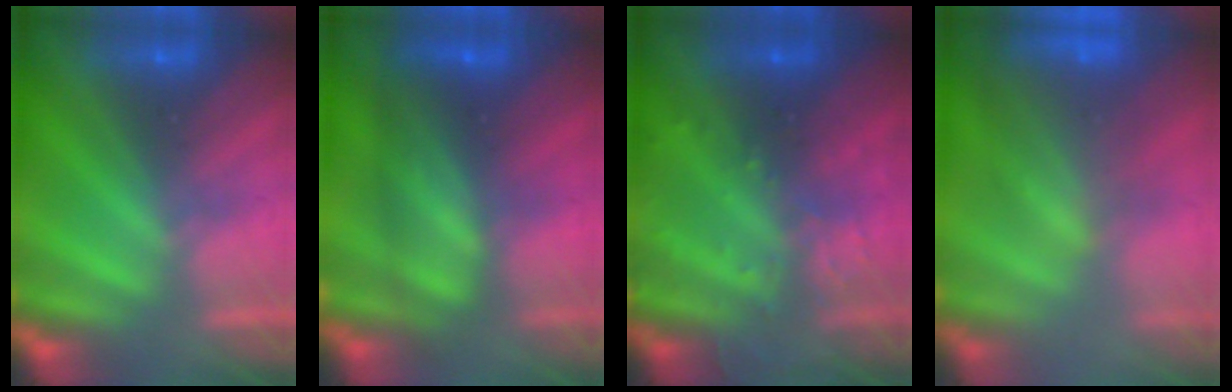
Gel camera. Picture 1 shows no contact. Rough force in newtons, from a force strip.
{"total": 8.9}
{"total": 3.1}
{"total": 9.1}